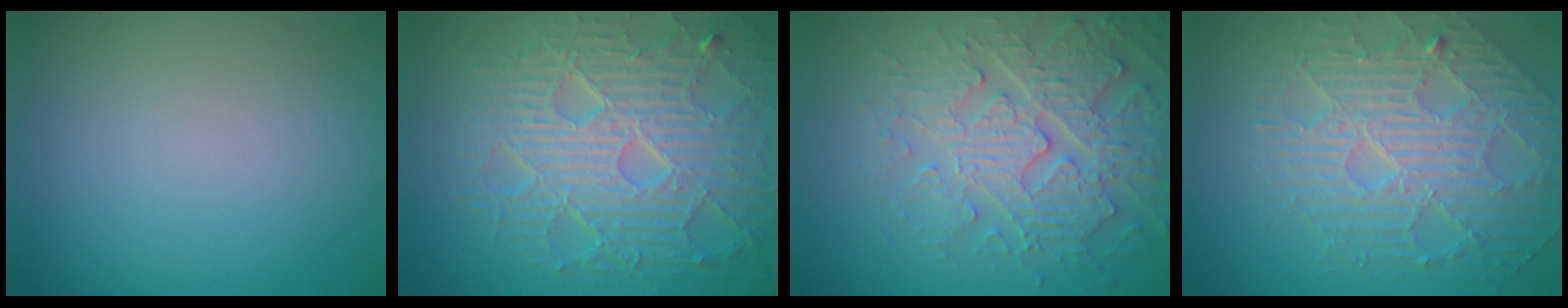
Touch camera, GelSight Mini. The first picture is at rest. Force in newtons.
{"total": 9.2, "press": 6.5, "slide": 6.5}
{"total": 5.5, "press": 5.1, "slide": 2.0}
{"total": 5.0, "press": 4.8, "slide": 1.5}